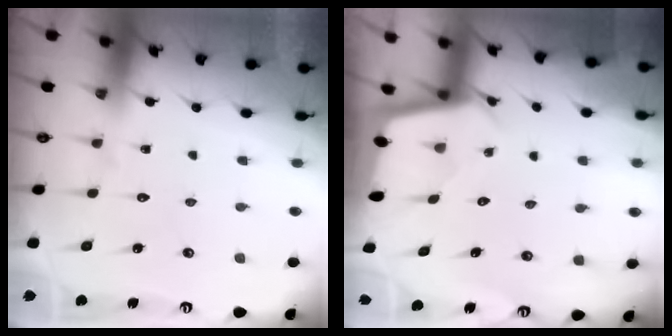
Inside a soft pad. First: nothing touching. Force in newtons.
{"total": 2.2, "press": 2.2, "slide": 0.2}